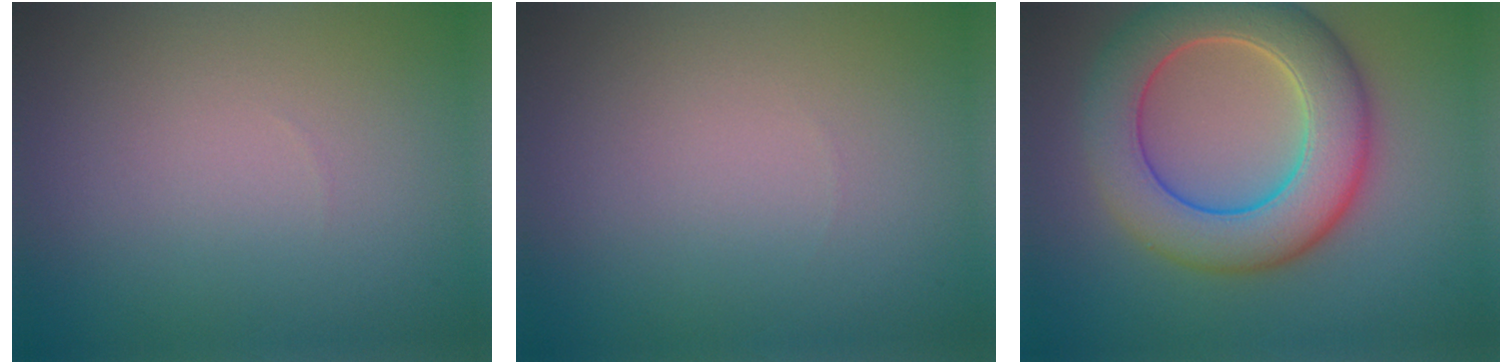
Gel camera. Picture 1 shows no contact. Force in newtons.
{"total": 0.0}
{"total": 9.0, "press": 9.0, "slide": 0.6}